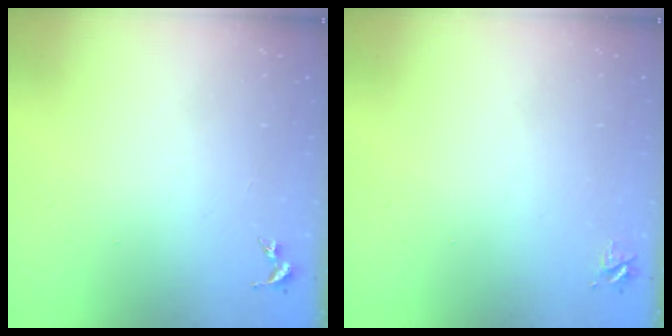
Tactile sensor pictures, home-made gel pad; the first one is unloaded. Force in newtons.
{"total": 3.7, "press": 3.6, "slide": 0.5}